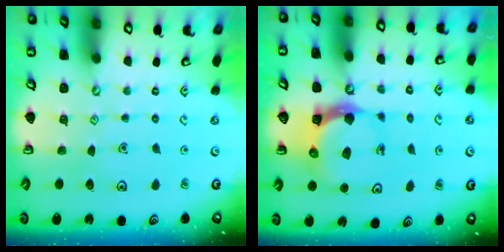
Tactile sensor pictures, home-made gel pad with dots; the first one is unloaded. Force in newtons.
{"total": 5.1, "press": 5.0, "slide": 0.7}